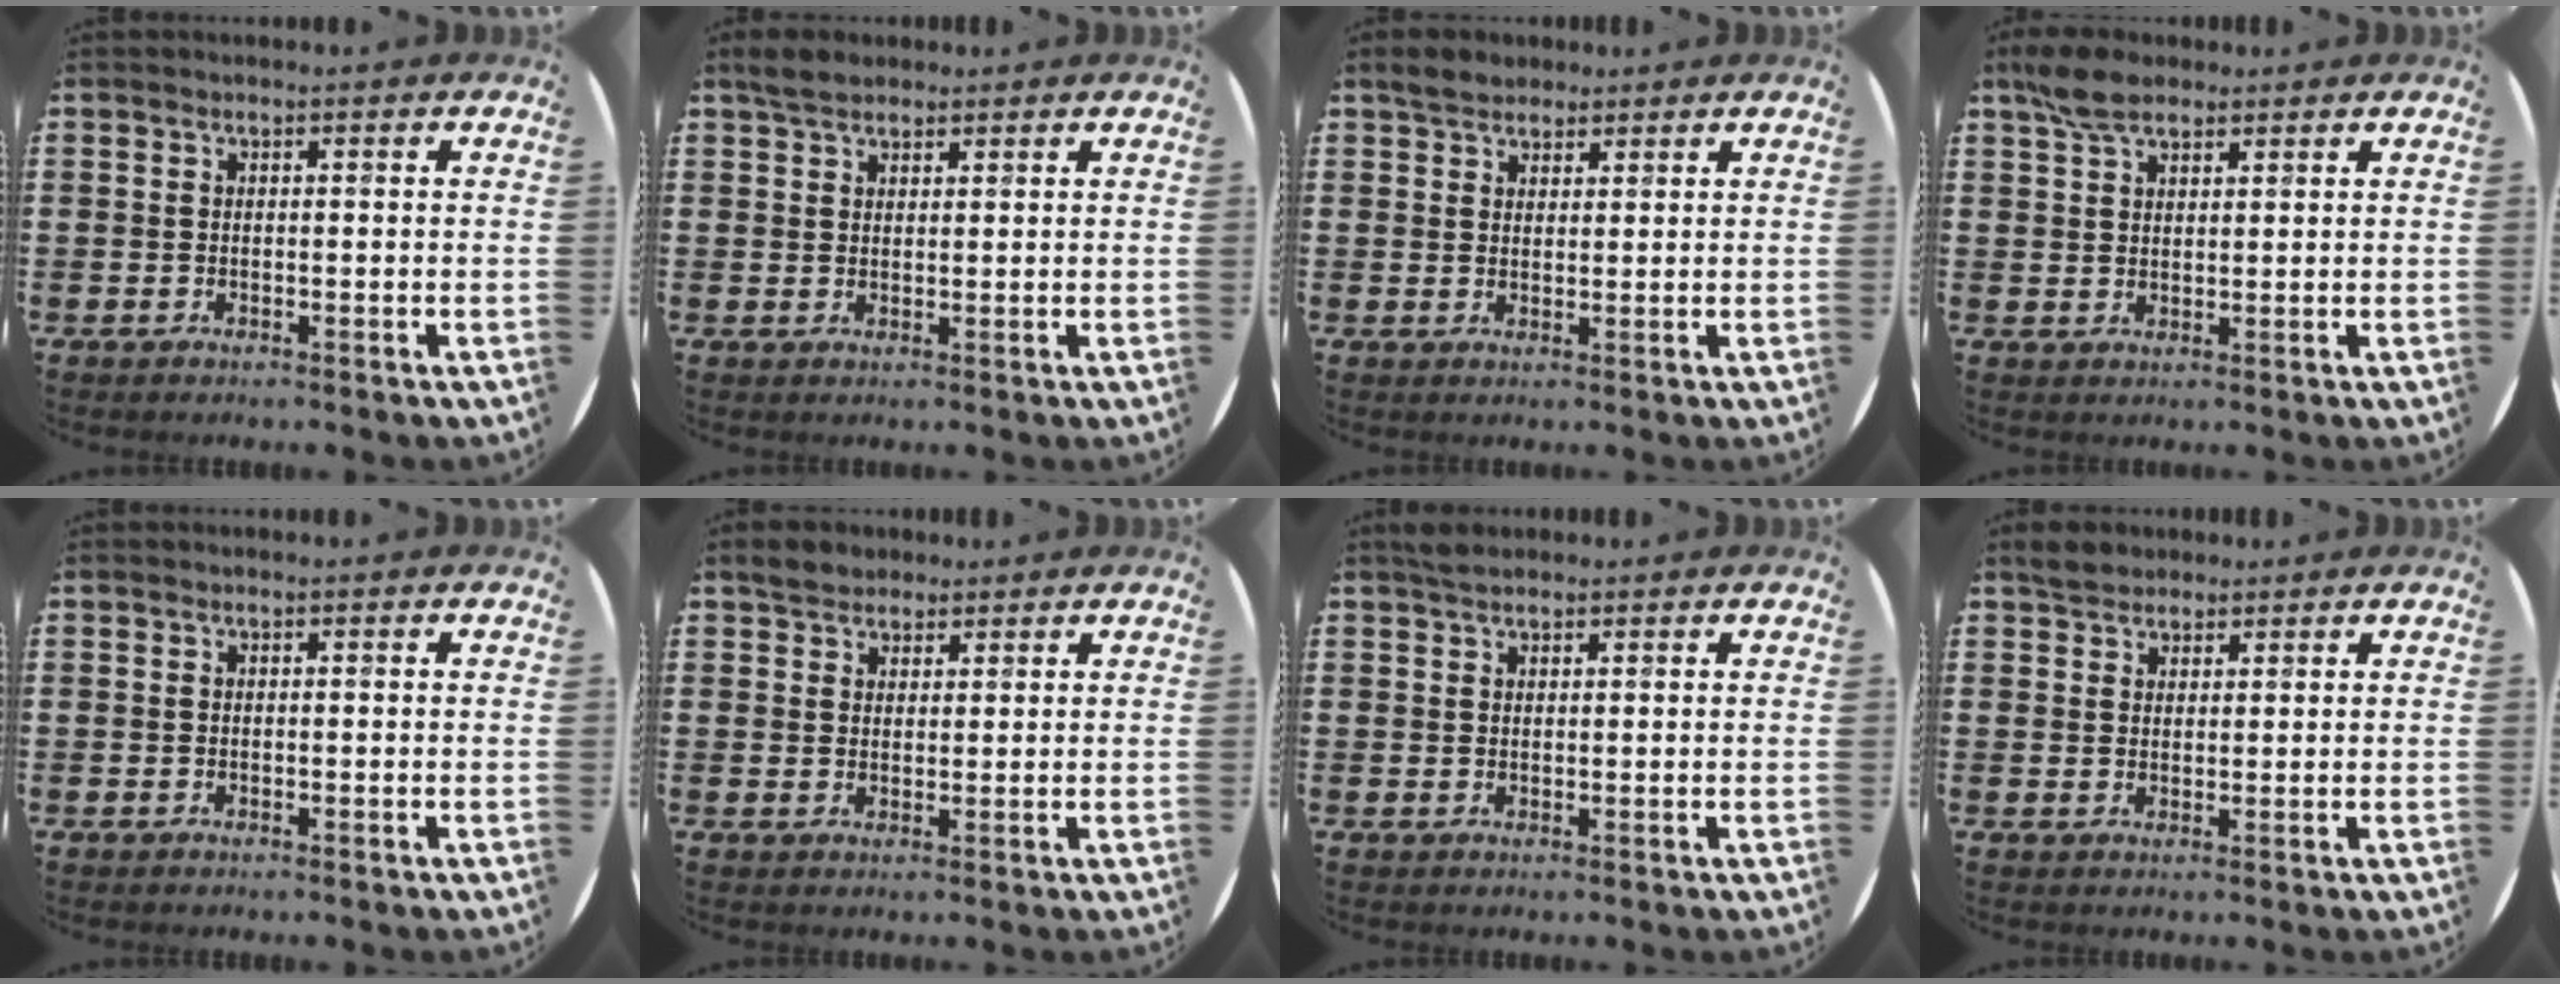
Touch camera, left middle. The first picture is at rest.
{"total": 2.7, "force": [2.3, 1.0, 0.8], "torque": [-0.014, 0.004, 0.042]}
{"total": 2.7, "force": [2.4, 1.2, 0.3], "torque": [-0.004, 0.004, 0.046]}
{"total": 4.8, "force": [3.7, 2.0, 2.3], "torque": [-0.045, -0.001, 0.068]}
{"total": 0.0}
{"total": 2.6, "force": [2.3, 1.3, 0.1], "torque": [0.000, 0.004, 0.045]}
{"total": 1.6, "force": [1.4, 0.5, 0.5], "torque": [-0.004, 0.000, 0.025]}
{"total": 2.6, "force": [2.4, 1.1, 0.1], "torque": [0.001, 0.004, 0.046]}